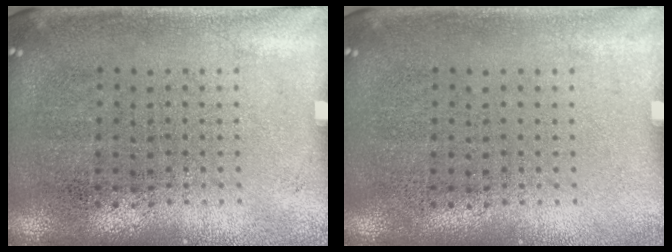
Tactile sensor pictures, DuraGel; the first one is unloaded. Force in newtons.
{"total": 0.0}